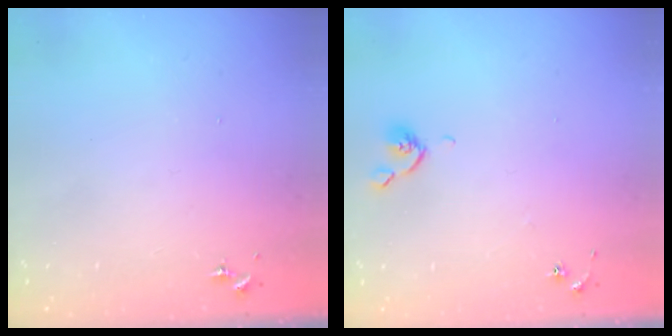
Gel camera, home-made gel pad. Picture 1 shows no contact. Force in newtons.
{"total": 4.4, "press": 4.3, "slide": 0.8}